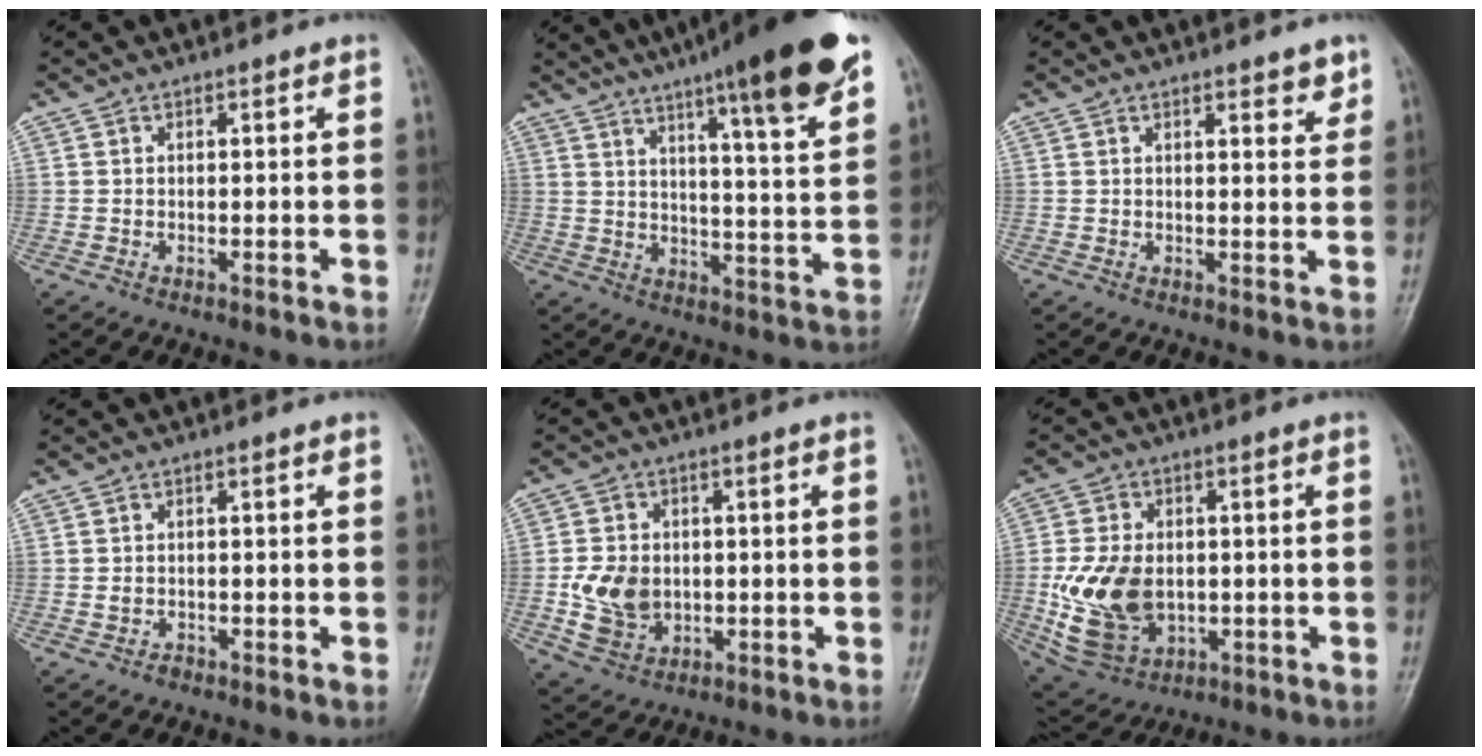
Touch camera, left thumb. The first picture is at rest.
{"total": 20.1, "force": [13.0, 2.3, 15.1], "torque": [-0.203, -0.048, 0.184]}
{"total": 3.2, "force": [2.3, 1.0, 2.0], "torque": [-0.014, -0.015, 0.029]}
{"total": 1.0, "force": [-0.7, 0.7, 0.2], "torque": [-0.001, 0.007, -0.009]}
{"total": 8.4, "force": [-0.7, 6.7, 5.0], "torque": [-0.076, -0.003, -0.006]}
{"total": 14.5, "force": [-1.4, 10.4, 10.1], "torque": [-0.172, -0.007, -0.010]}